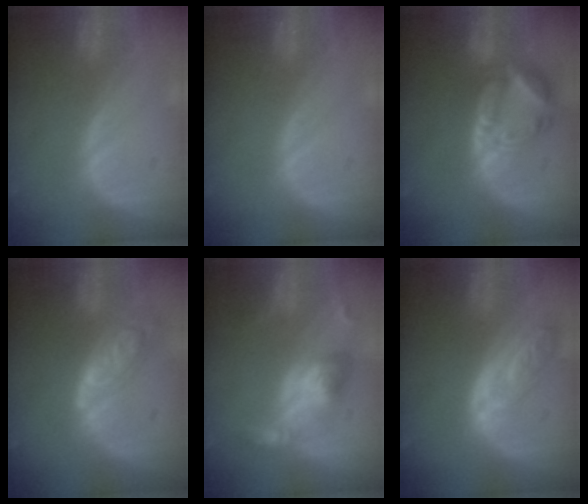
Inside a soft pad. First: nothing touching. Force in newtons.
{"total": 0.0}
{"total": 8.2, "press": 7.1, "slide": 4.2}
{"total": 6.4, "press": 5.6, "slide": 3.1}
{"total": 6.2, "press": 5.6, "slide": 2.7}
{"total": 5.4, "press": 5.1, "slide": 1.9}